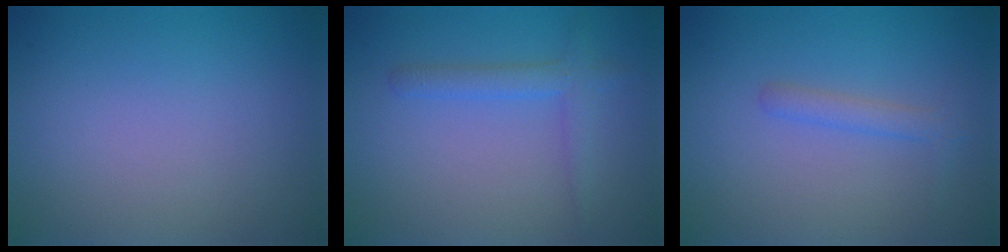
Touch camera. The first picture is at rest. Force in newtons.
{"total": 2.1, "press": 2.1, "slide": 0.2}
{"total": 1.6, "press": 1.6, "slide": 0.1}